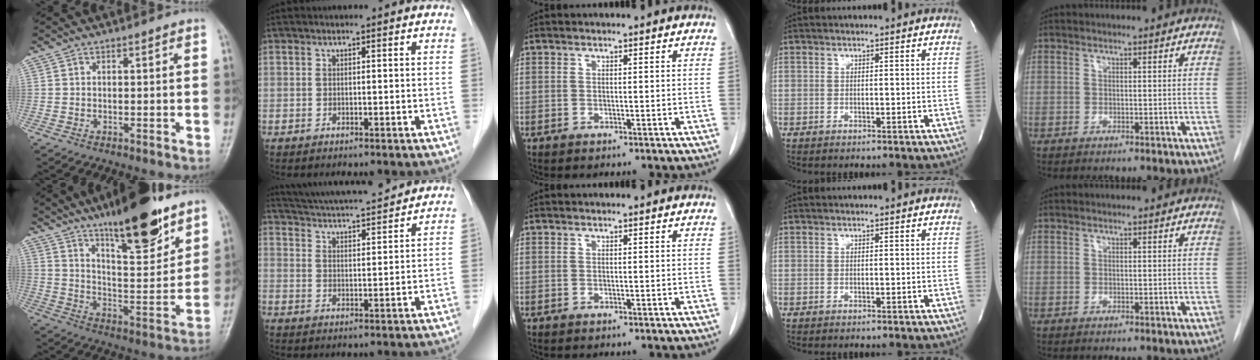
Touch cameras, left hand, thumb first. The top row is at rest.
{"thumb": {"total": 18.1, "force": [12.5, 5.0, 12.1], "torque": [-0.153, -0.075, 0.205]}, "index": {"total": 14.8, "force": [13.8, 1.5, 5.2], "torque": [-0.097, 0.027, 0.212]}}